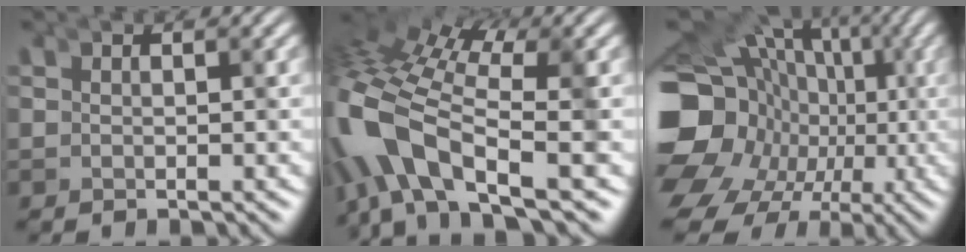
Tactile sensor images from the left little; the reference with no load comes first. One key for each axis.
{"total": 6.1, "fx": -3.2, "fy": 2.8, "fz": 4.4, "tx": -0.155, "ty": -0.053, "tz": -0.032}
{"total": 13.8, "fx": -3.8, "fy": 11.5, "fz": 6.6, "tx": -0.166, "ty": -0.084, "tz": -0.041}